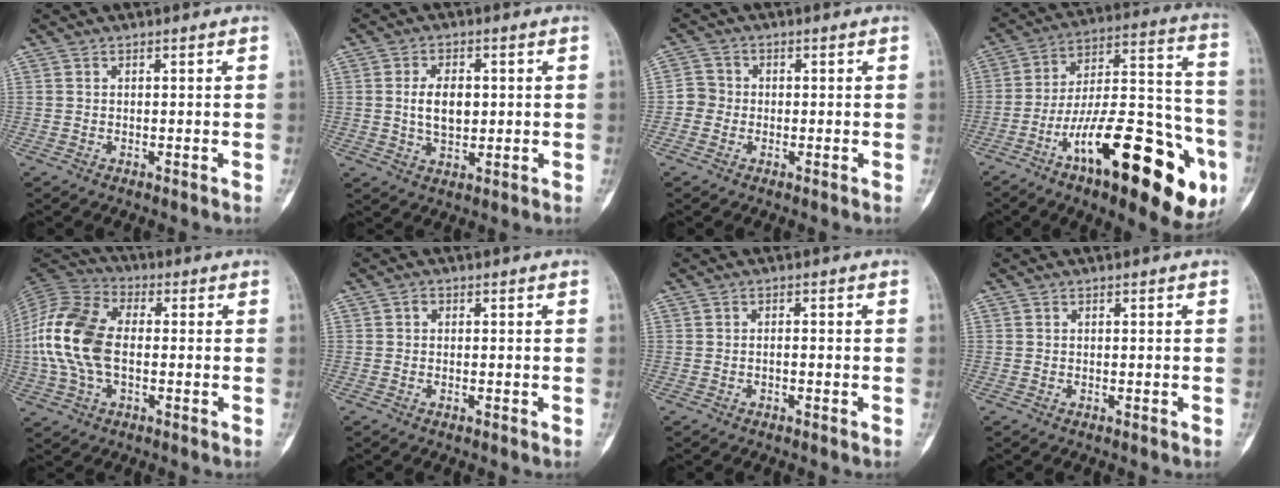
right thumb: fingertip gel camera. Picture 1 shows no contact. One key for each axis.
{"total": 6.4, "fx": 0.5, "fy": 3.9, "fz": 5.1, "tx": -0.076, "ty": -0.003, "tz": 0.010}
{"total": 3.0, "fx": -0.7, "fy": 2.8, "fz": 0.7, "tx": 0.003, "ty": 0.009, "tz": -0.024}
{"total": 30.8, "fx": -13.1, "fy": 10.3, "fz": 25.9, "tx": -0.351, "ty": 0.065, "tz": -0.193}
{"total": 15.6, "fx": -0.7, "fy": 9.6, "fz": 12.4, "tx": -0.264, "ty": 0.026, "tz": -0.017}
{"total": 1.1, "fx": 0.0, "fy": 0.8, "fz": 0.8, "tx": -0.011, "ty": 0.001, "tz": -0.004}
{"total": 0.8, "fx": -0.3, "fy": 0.3, "fz": 0.6, "tx": -0.013, "ty": 0.006, "tz": -0.004}
{"total": 0.0}